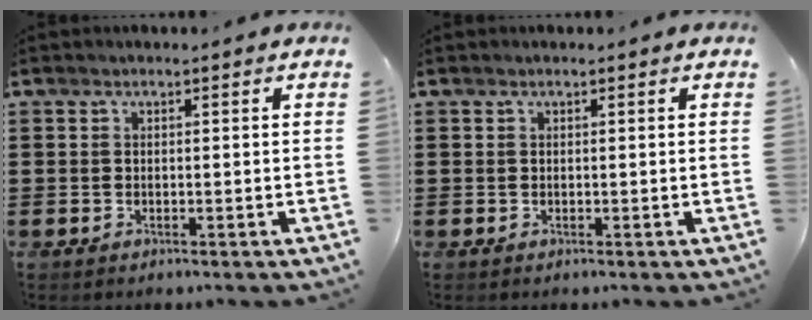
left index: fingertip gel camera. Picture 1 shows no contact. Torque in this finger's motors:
{"motor_torque": [-0.38, 0.51, -0.02, -0.01]}